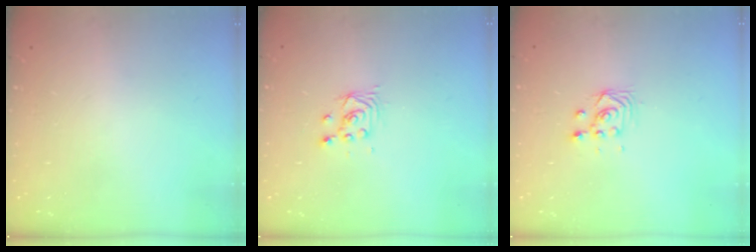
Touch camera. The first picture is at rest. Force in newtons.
{"total": 2.6, "press": 2.6, "slide": 0.1}
{"total": 3.3, "press": 3.1, "slide": 1.0}